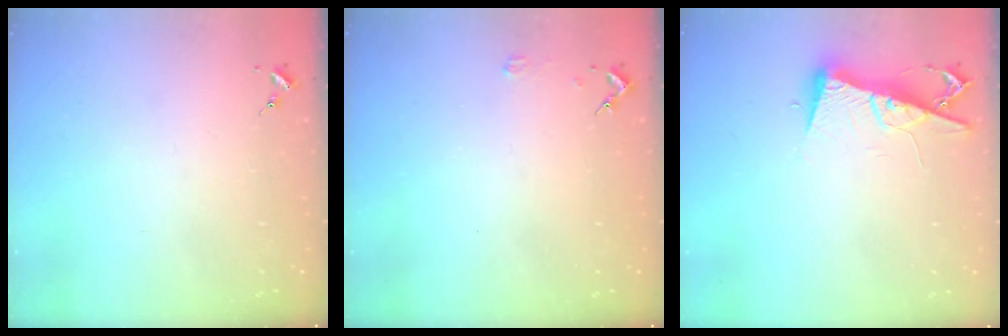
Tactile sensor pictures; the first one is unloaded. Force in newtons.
{"total": 2.0, "press": 2.0, "slide": 0.2}
{"total": 9.1, "press": 9.1, "slide": 1.2}